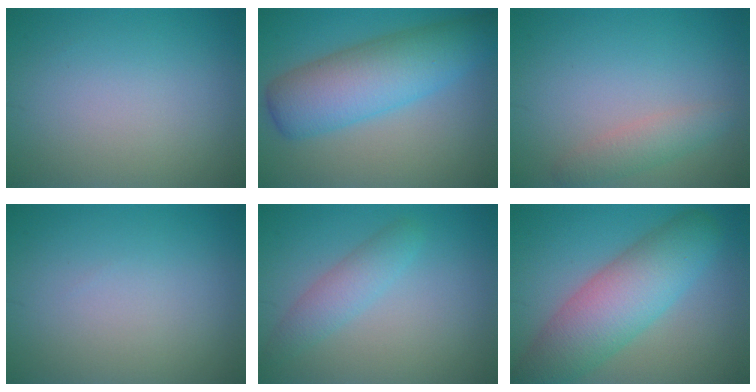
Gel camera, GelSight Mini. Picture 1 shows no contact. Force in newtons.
{"total": 8.0, "press": 8.0, "slide": 0.2}
{"total": 2.1, "press": 2.1, "slide": 0.1}
{"total": 0.0}
{"total": 2.5, "press": 2.5, "slide": 0.1}
{"total": 8.0, "press": 8.0, "slide": 0.2}